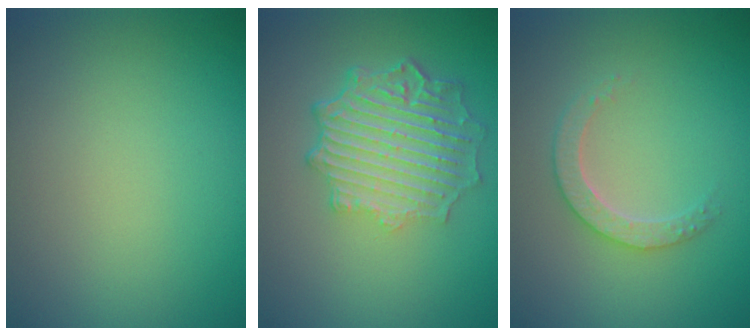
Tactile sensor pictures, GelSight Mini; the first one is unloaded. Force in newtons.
{"total": 6.3, "press": 4.7, "slide": 4.2}
{"total": 2.5, "press": 2.4, "slide": 0.7}